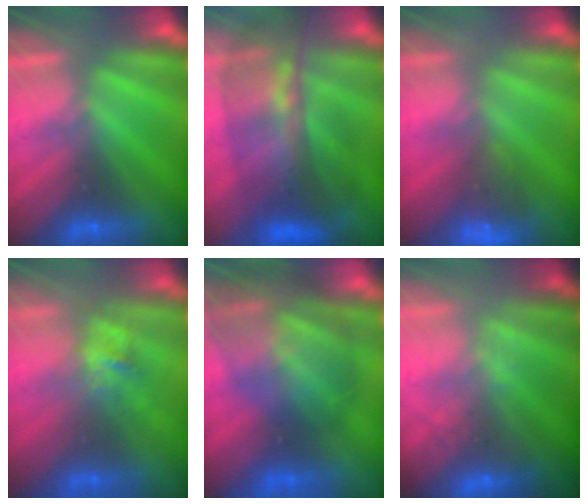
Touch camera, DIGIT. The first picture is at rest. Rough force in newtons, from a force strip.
{"total": 8.7}
{"total": 7.8}
{"total": 2.9}
{"total": 10.6}
{"total": 10.3}